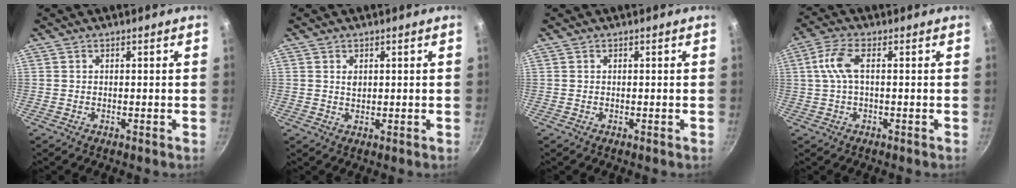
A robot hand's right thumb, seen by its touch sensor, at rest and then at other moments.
{"total": 1.6, "force": [0.6, 1.0, 1.1], "torque": [-0.017, -0.001, 0.012]}
{"total": 0.0}
{"total": 5.6, "force": [0.5, 2.2, 5.1], "torque": [-0.121, 0.016, 0.006]}